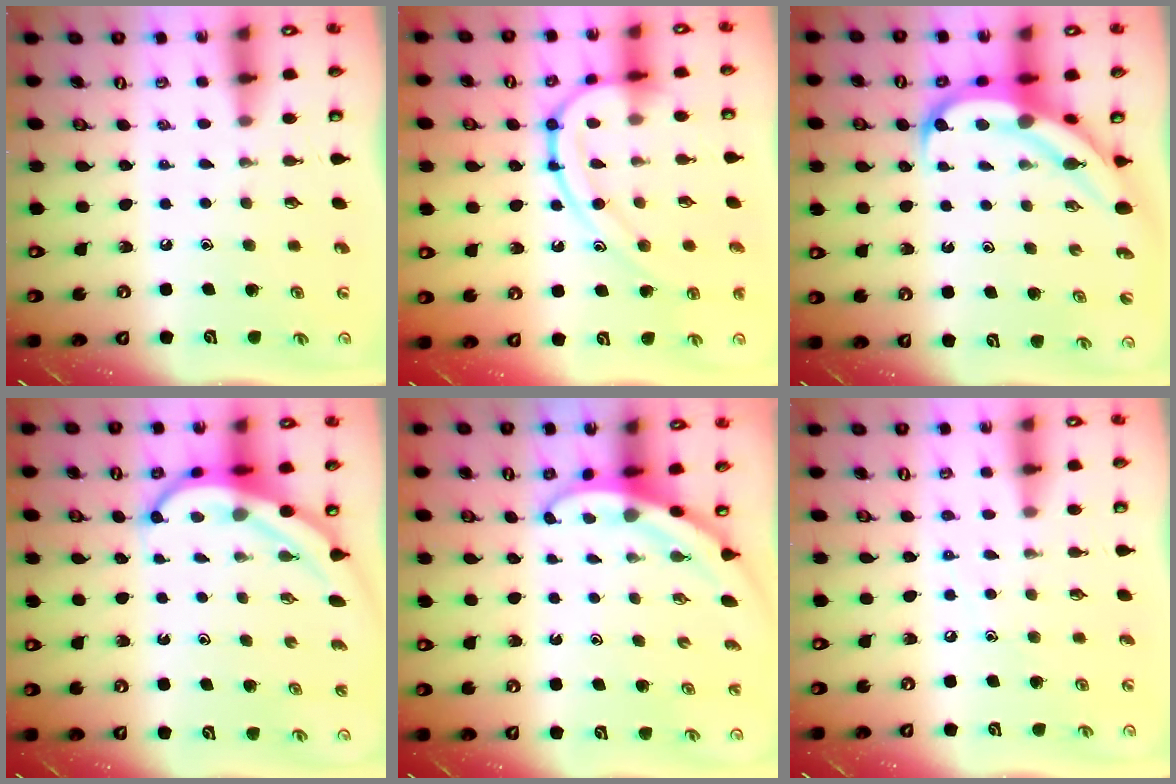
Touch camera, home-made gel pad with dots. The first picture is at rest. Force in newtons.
{"total": 13.7, "press": 13.7, "slide": 0.2}
{"total": 10.6, "press": 10.5, "slide": 1.1}
{"total": 6.0, "press": 6.0, "slide": 0.6}
{"total": 3.0, "press": 3.0, "slide": 0.1}
{"total": 5.4, "press": 5.3, "slide": 0.8}